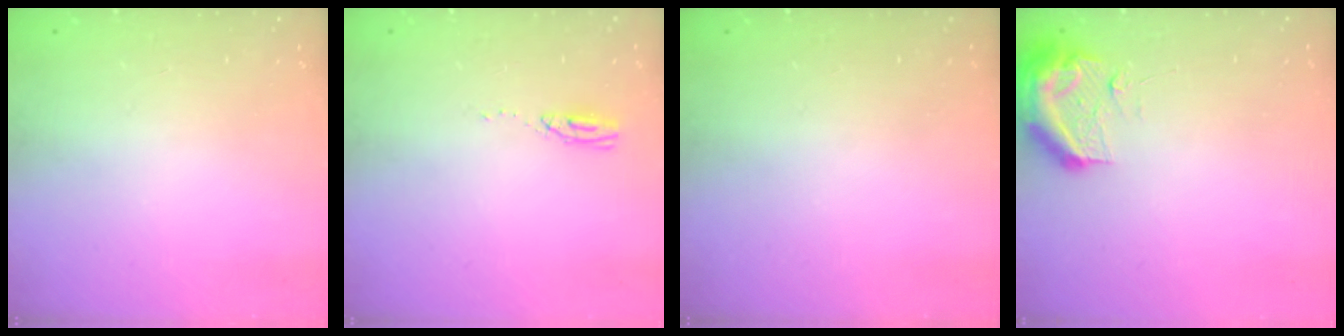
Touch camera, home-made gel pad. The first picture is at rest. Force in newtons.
{"total": 3.6, "press": 3.2, "slide": 1.5}
{"total": 0.0}
{"total": 19.2, "press": 13.9, "slide": 13.3}